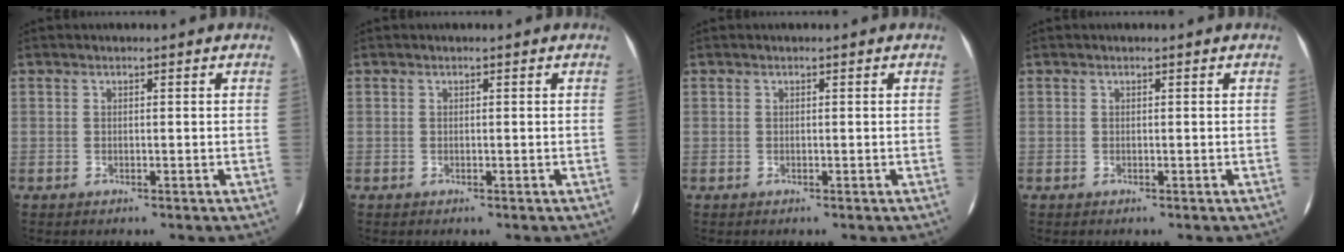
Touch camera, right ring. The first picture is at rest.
{"total": 0.0}
{"total": 0.0}
{"total": 0.0}